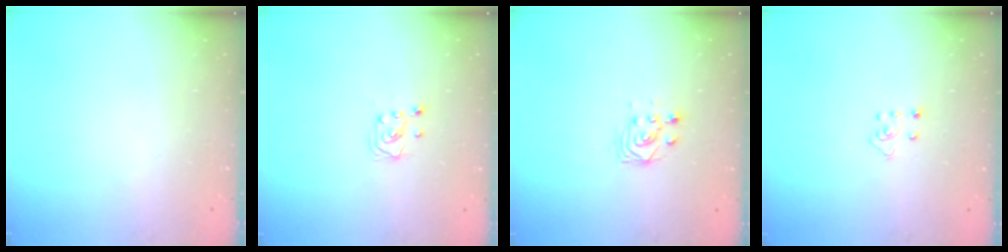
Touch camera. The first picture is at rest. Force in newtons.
{"total": 2.0, "press": 2.0, "slide": 0.2}
{"total": 2.8, "press": 2.5, "slide": 1.3}
{"total": 4.6, "press": 4.6, "slide": 0.3}